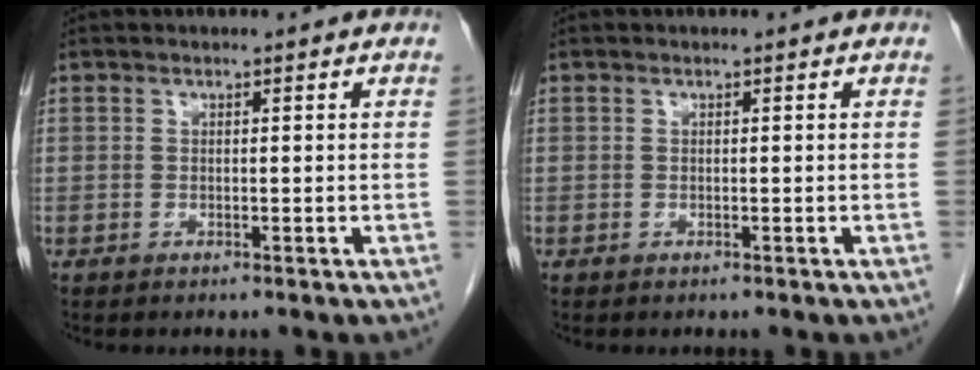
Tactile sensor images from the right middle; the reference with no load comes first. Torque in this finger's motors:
{"motor_torque": [-0.23, -0.35, -0.02, -0.01]}